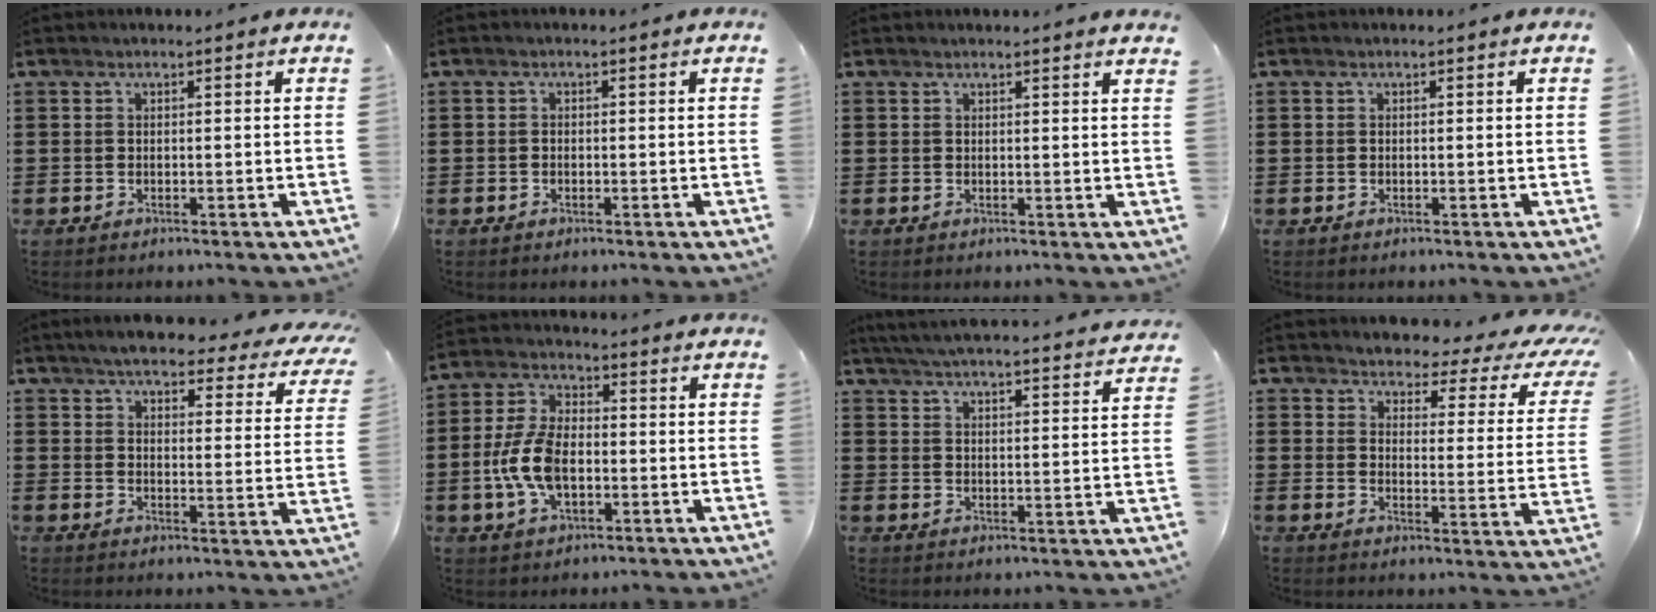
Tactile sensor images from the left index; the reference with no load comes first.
{"total": 0.7, "force": [-0.5, 0.5, 0.2], "torque": [-0.007, 0.000, -0.010]}
{"total": 1.1, "force": [1.0, -0.2, 0.5], "torque": [-0.009, -0.004, 0.020]}
{"total": 0.0}
{"total": 5.3, "force": [4.9, 0.4, 2.0], "torque": [-0.060, -0.026, 0.084]}
{"total": 8.8, "force": [-1.7, 4.8, 7.2], "torque": [-0.171, -0.001, -0.037]}
{"total": 5.3, "force": [5.1, -0.6, 1.2], "torque": [-0.044, -0.034, 0.089]}
{"total": 3.4, "force": [3.0, 1.0, 1.2], "torque": [-0.038, -0.026, 0.044]}